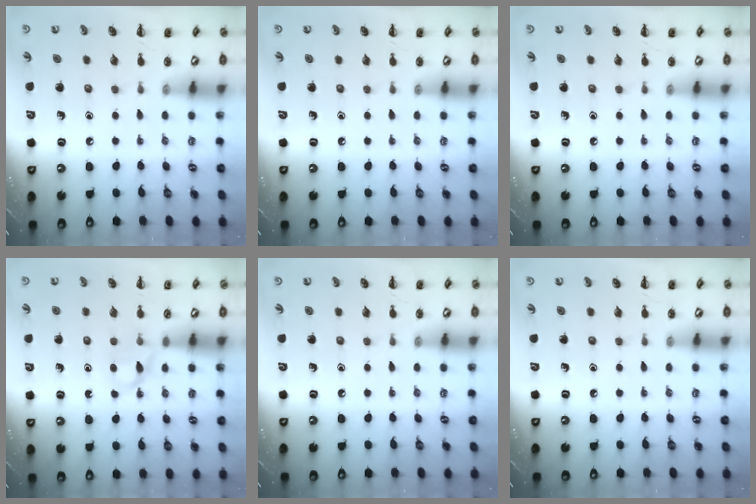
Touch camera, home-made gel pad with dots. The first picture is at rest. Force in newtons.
{"total": 0.0}
{"total": 0.0}
{"total": 3.8, "press": 3.6, "slide": 1.4}
{"total": 0.0}
{"total": 0.0}